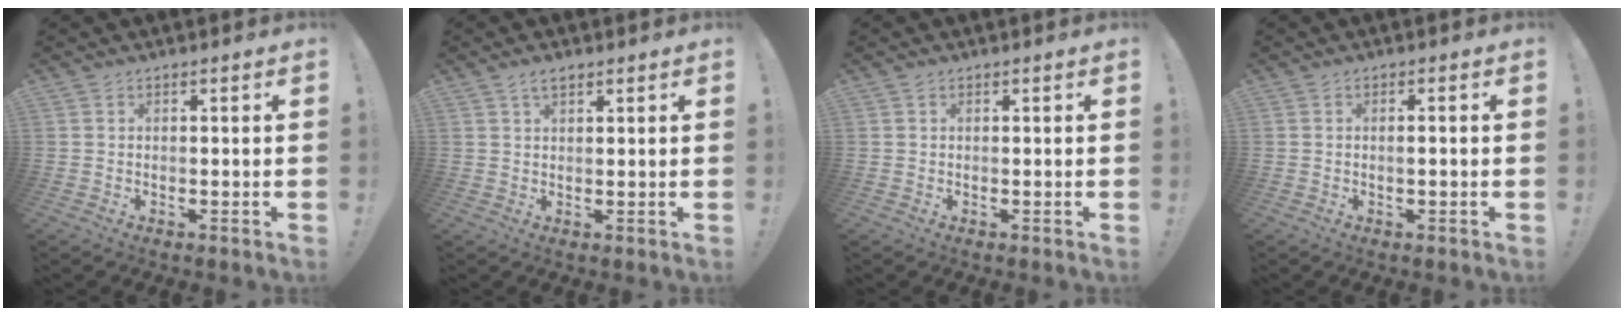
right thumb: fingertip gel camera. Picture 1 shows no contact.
{"total": 2.6, "force": [1.6, 1.1, 1.7], "torque": [-0.026, -0.005, 0.026]}
{"total": 0.0}
{"total": 1.4, "force": [-0.4, 0.0, 1.3], "torque": [-0.023, -0.001, -0.009]}